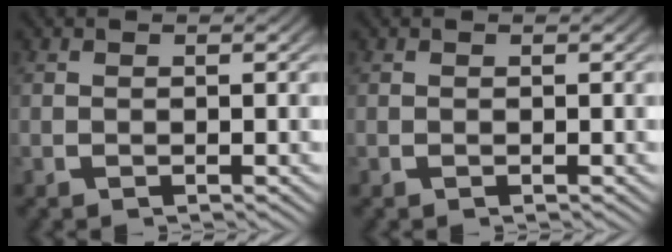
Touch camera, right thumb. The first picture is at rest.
{"total": 0.0}